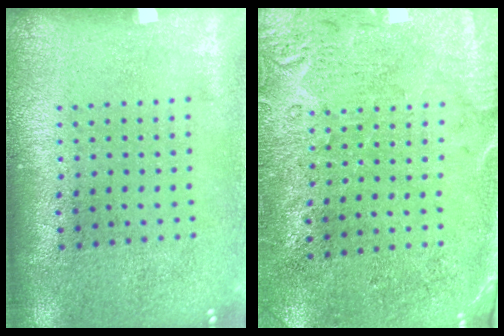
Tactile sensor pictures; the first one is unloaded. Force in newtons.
{"total": 2.8, "press": 2.4, "slide": 1.4}